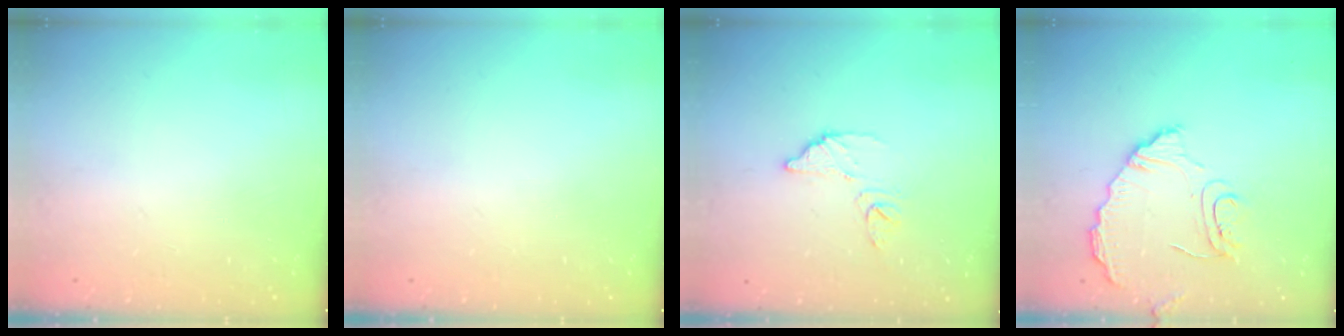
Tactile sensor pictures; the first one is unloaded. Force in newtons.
{"total": 0.0}
{"total": 8.8, "press": 8.7, "slide": 0.6}
{"total": 10.6, "press": 10.6, "slide": 0.7}